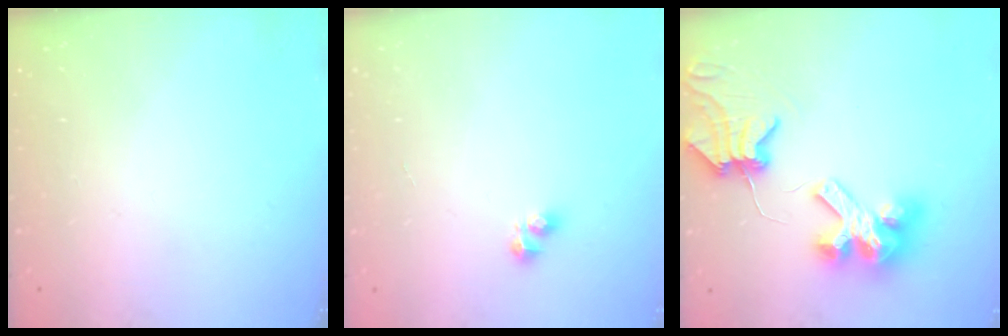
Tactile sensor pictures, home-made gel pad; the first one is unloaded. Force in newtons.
{"total": 2.4, "press": 2.4, "slide": 0.3}
{"total": 10.2, "press": 10.1, "slide": 1.4}